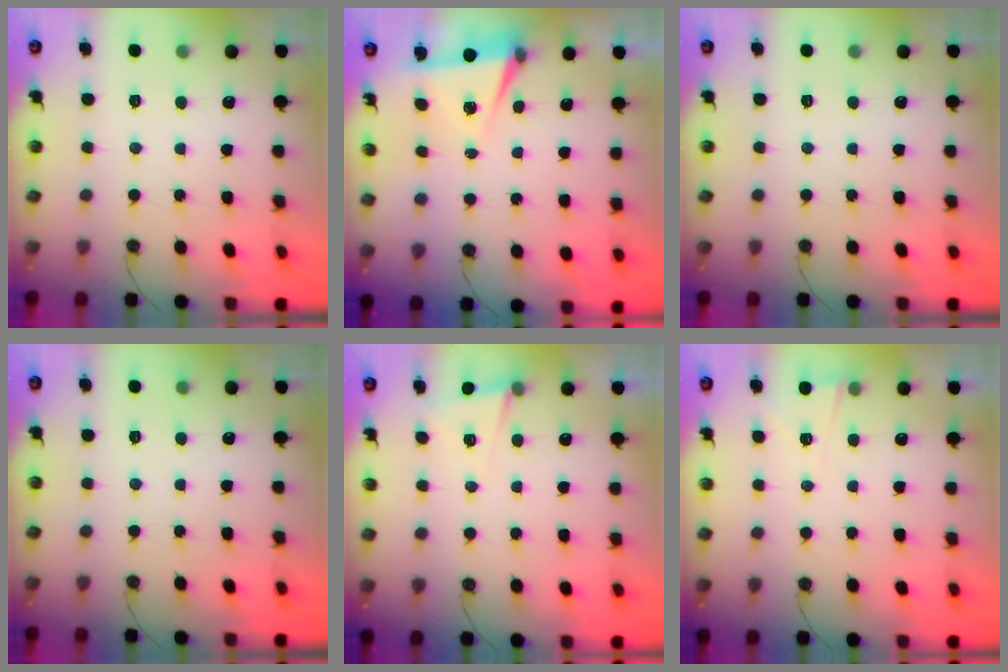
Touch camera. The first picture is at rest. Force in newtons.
{"total": 5.4, "press": 3.0, "slide": 4.5}
{"total": 0.0}
{"total": 0.0}
{"total": 3.0, "press": 2.7, "slide": 1.2}
{"total": 2.7, "press": 2.3, "slide": 1.5}